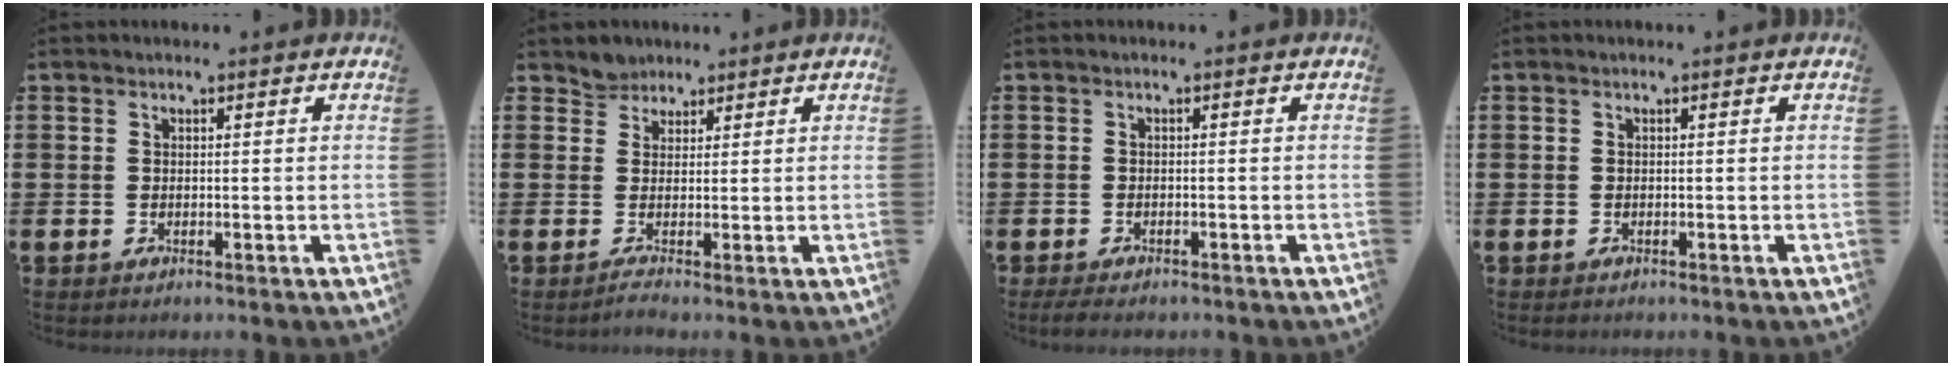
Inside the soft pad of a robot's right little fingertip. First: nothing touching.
{"total": 2.4, "force": [2.0, 1.3, 0.0], "torque": [-0.002, -0.007, 0.036]}
{"total": 1.1, "force": [-0.9, 0.3, 0.6], "torque": [-0.013, -0.001, -0.018]}
{"total": 0.0}